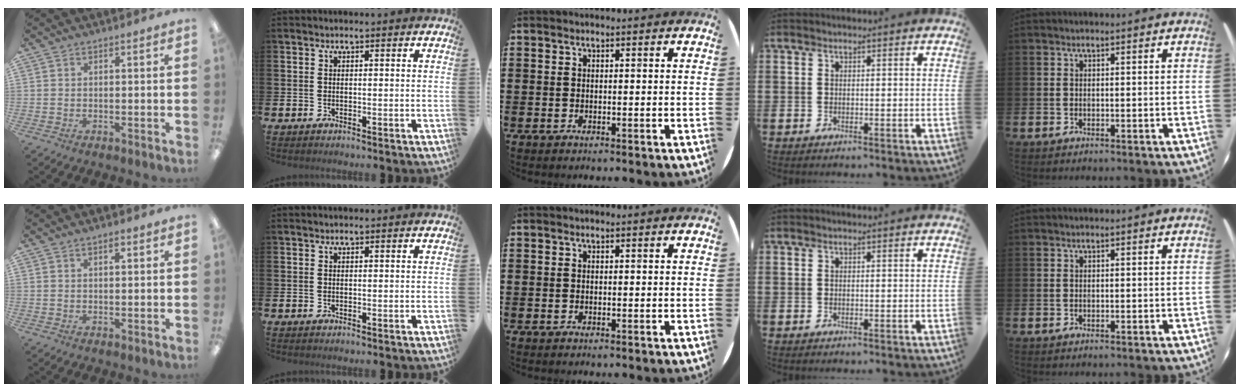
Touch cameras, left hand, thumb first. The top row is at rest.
{"thumb": {"total": 1.7, "force": [1.0, 0.7, 1.2], "torque": [-0.017, -0.002, 0.016]}}